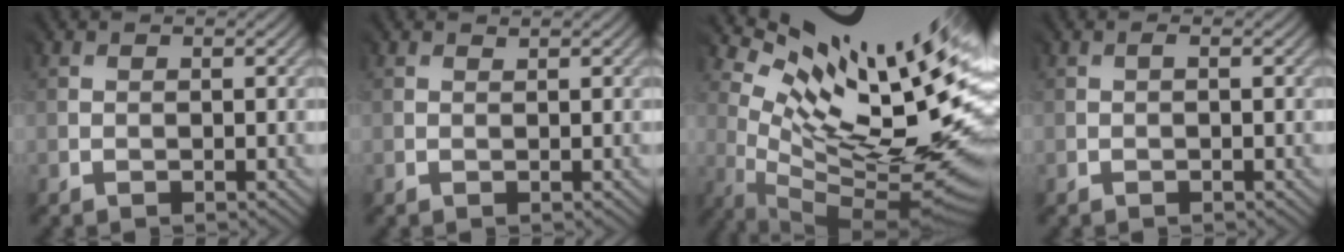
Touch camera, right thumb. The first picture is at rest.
{"total": 0.9, "force": [0.9, 0.1, -0.1], "torque": [-0.002, 0.001, 0.018]}
{"total": 14.1, "force": [5.7, 3.3, 12.5], "torque": [-0.216, -0.008, 0.127]}
{"total": 0.5, "force": [-0.5, -0.2, 0.0], "torque": [0.000, -0.002, -0.006]}